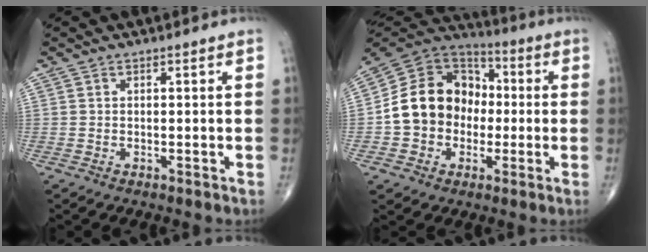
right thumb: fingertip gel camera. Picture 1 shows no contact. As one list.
[{"total": 15.7, "force": [-1.5, 13.0, 8.6], "torque": [-0.109, 0.040, -0.034]}]